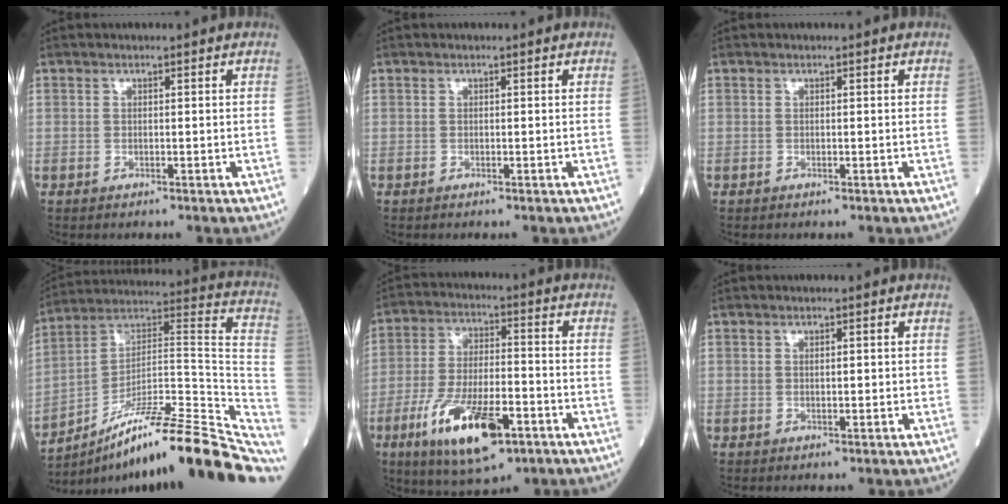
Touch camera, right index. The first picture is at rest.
{"total": 0.0}
{"total": 0.0}
{"total": 28.8, "force": [-22.8, 2.4, 17.4], "torque": [-0.174, 0.017, -0.347]}
{"total": 15.0, "force": [-7.1, 4.4, 12.4], "torque": [-0.238, -0.016, -0.116]}
{"total": 1.0, "force": [0.2, 0.4, 0.8], "torque": [-0.014, 0.000, 0.005]}